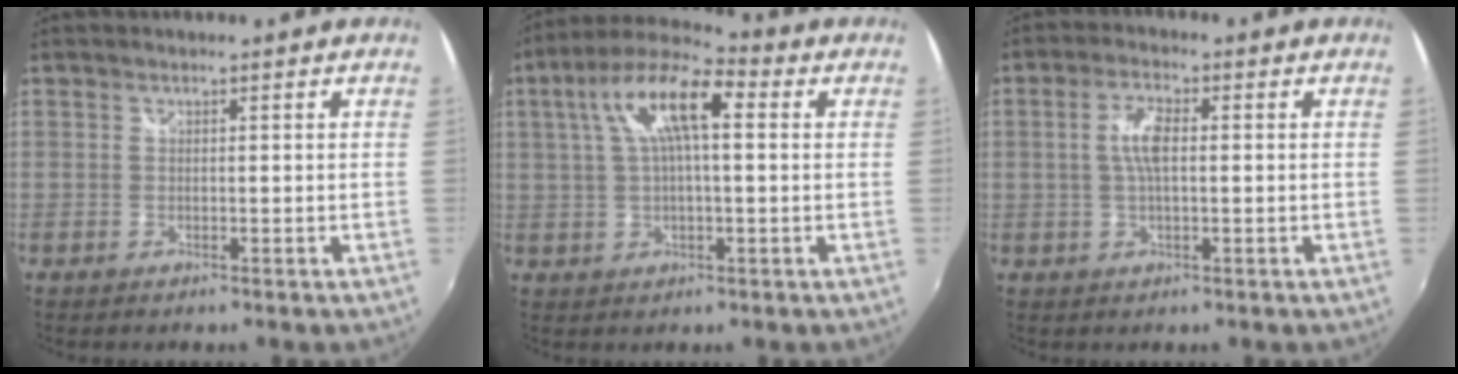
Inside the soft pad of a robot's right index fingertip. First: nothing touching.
{"total": 12.7, "force": [3.2, 4.4, 11.5], "torque": [-0.215, 0.030, 0.050]}
{"total": 4.9, "force": [0.3, 1.7, 4.5], "torque": [-0.091, 0.007, 0.006]}